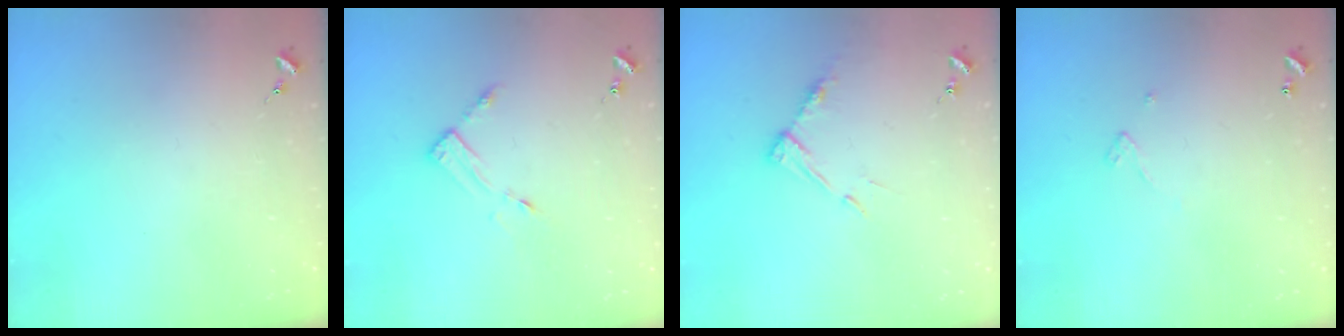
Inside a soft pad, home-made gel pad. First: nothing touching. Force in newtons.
{"total": 4.2, "press": 4.2, "slide": 0.5}
{"total": 8.1, "press": 8.1, "slide": 0.6}
{"total": 3.2, "press": 3.2, "slide": 0.1}